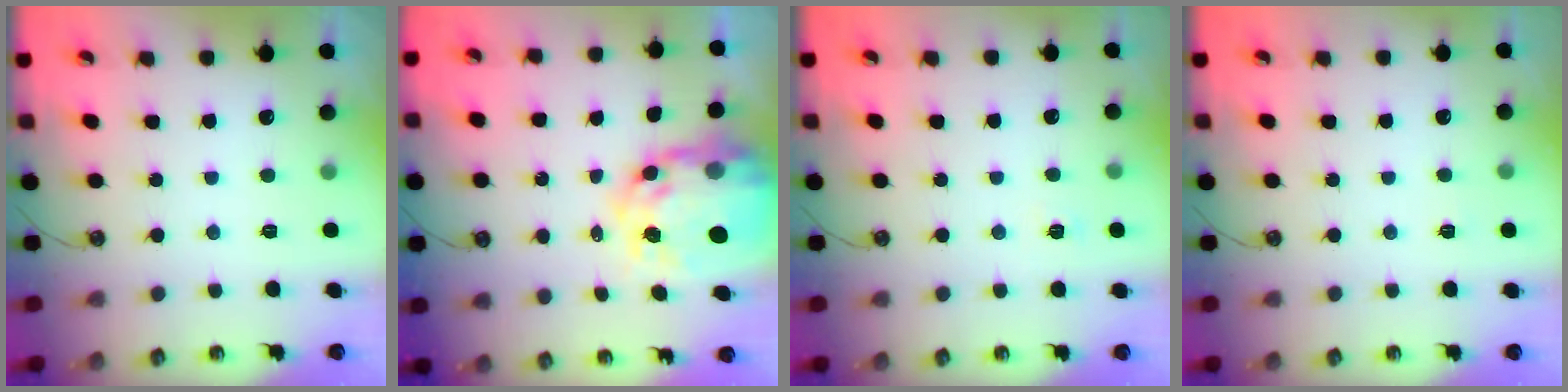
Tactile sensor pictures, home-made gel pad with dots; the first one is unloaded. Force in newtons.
{"total": 16.1, "press": 16.1, "slide": 1.4}
{"total": 2.6, "press": 2.6, "slide": 0.2}
{"total": 2.5, "press": 2.5, "slide": 0.4}